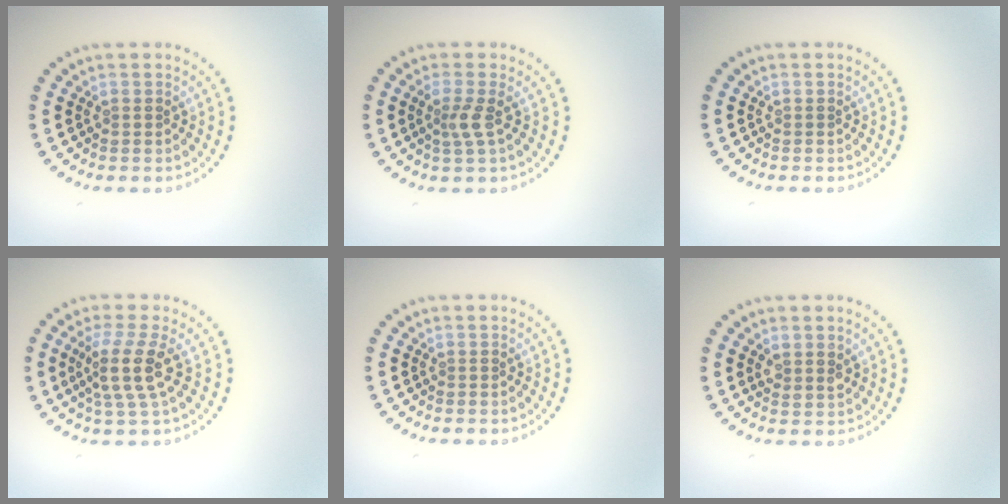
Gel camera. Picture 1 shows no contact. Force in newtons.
{"total": 1.9, "press": 1.4, "slide": 1.3}
{"total": 0.0}
{"total": 3.7, "press": 3.0, "slide": 2.2}
{"total": 0.0}
{"total": 1.7, "press": 1.5, "slide": 0.8}